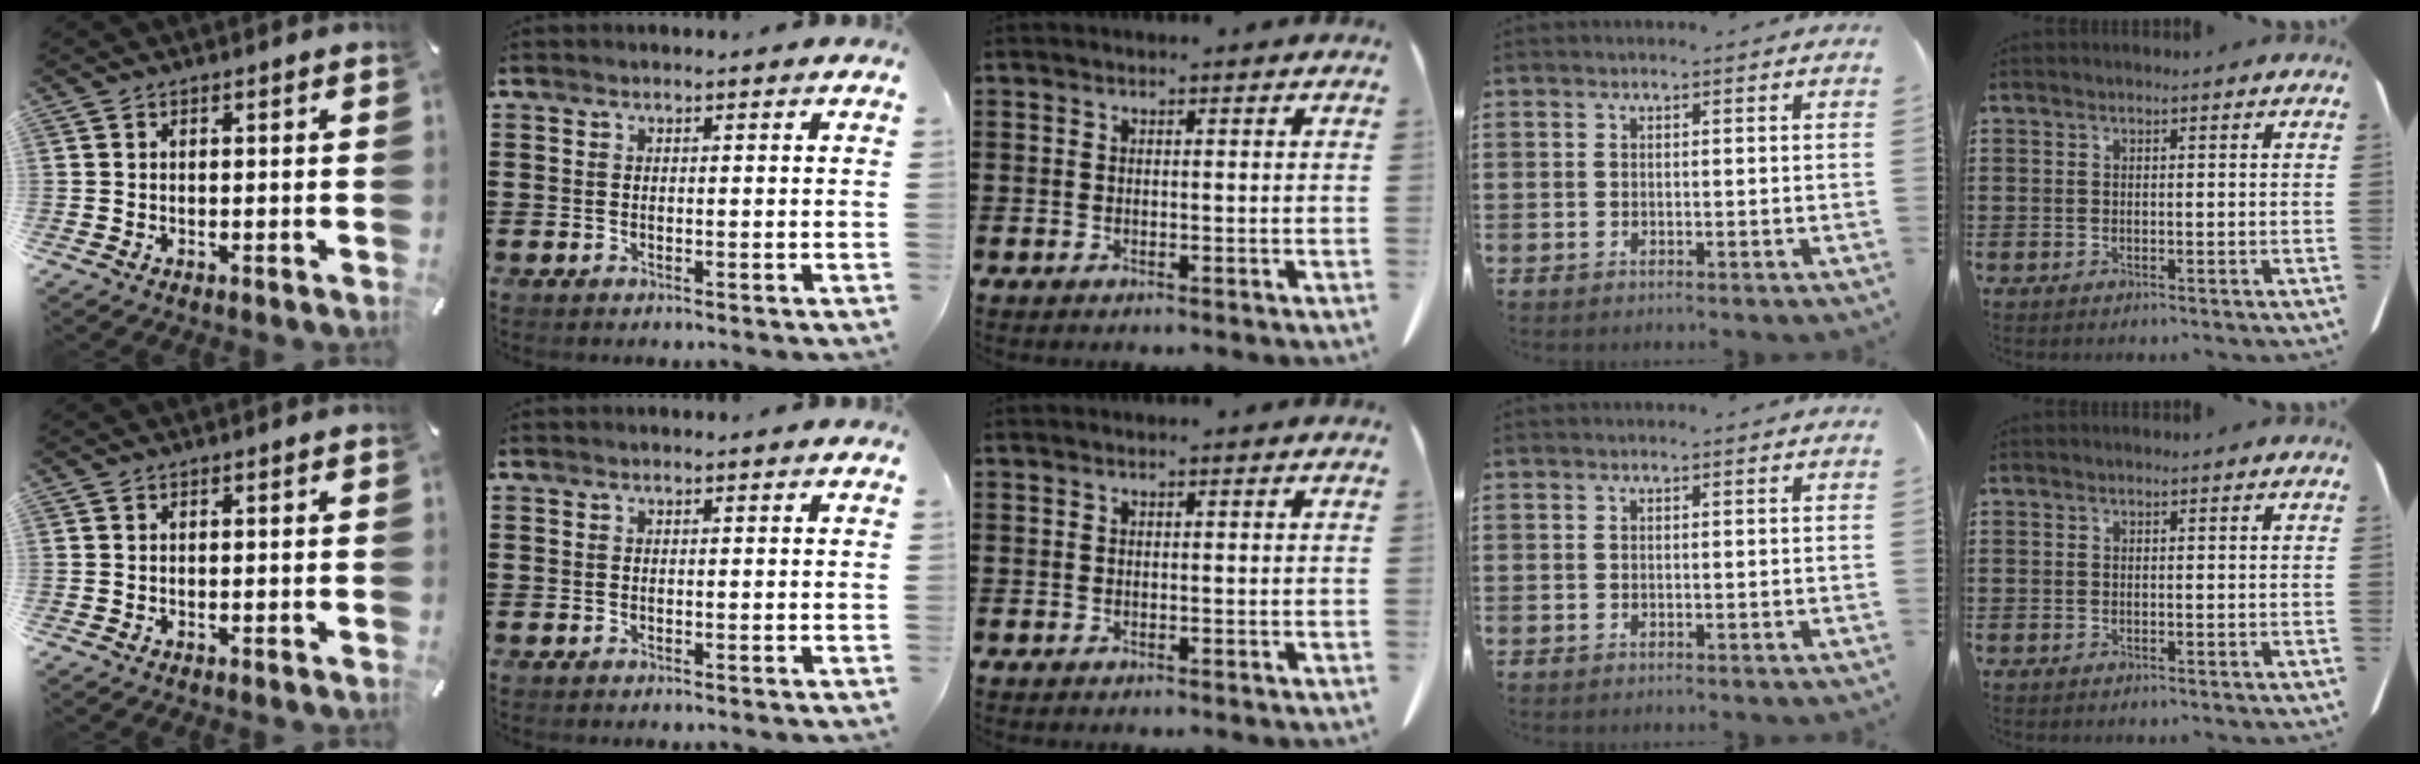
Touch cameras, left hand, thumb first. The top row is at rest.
{}